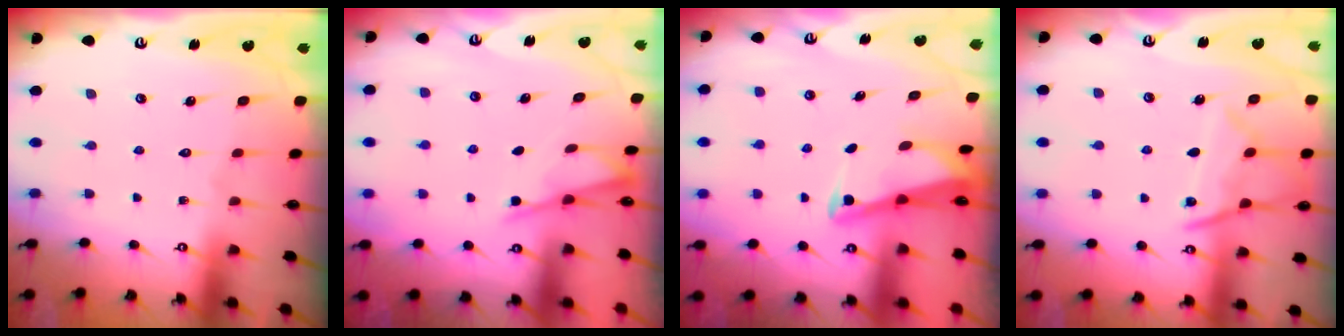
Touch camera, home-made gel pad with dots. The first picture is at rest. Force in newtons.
{"total": 2.4, "press": 2.4, "slide": 0.4}
{"total": 2.5, "press": 2.5, "slide": 0.2}
{"total": 11.0, "press": 10.9, "slide": 0.8}